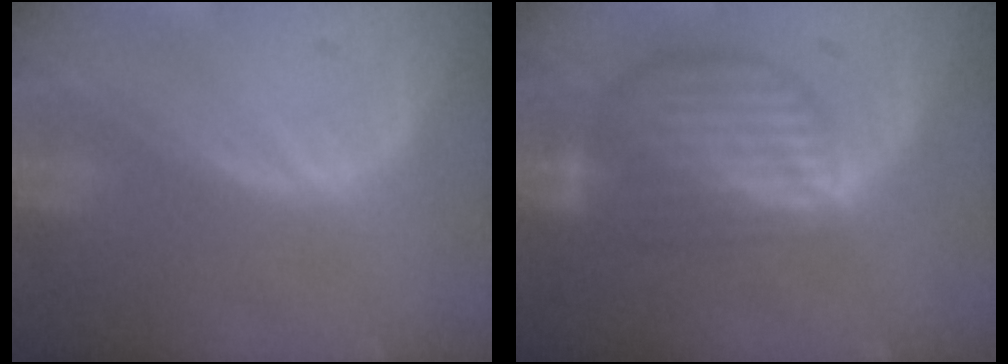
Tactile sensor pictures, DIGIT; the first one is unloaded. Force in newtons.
{"total": 8.5, "press": 7.6, "slide": 3.9}